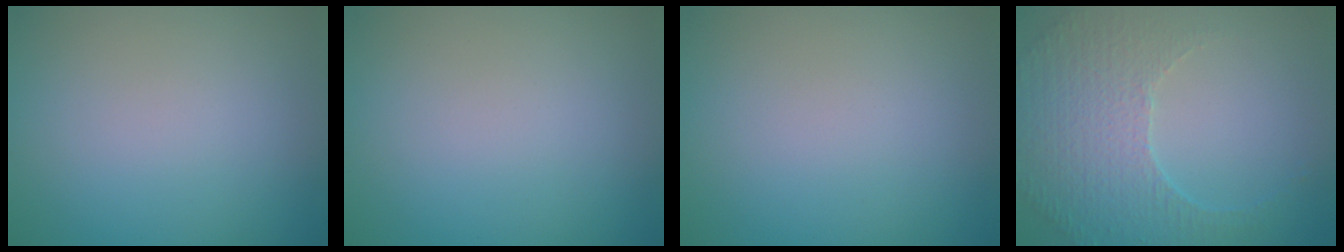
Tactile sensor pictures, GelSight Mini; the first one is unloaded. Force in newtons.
{"total": 0.0}
{"total": 0.0}
{"total": 5.3, "press": 3.7, "slide": 3.8}